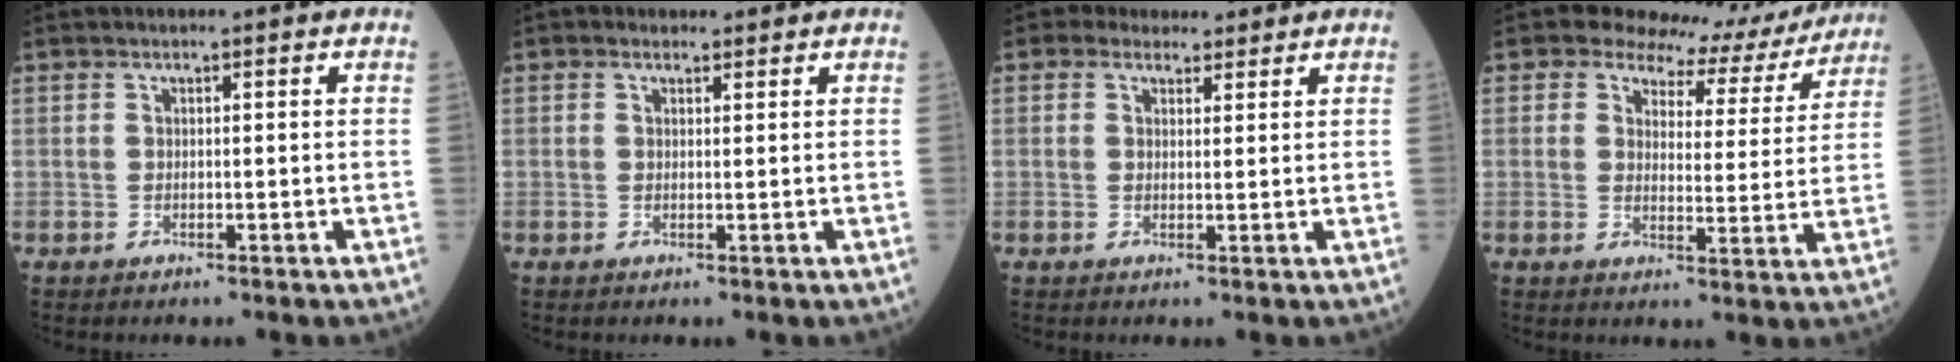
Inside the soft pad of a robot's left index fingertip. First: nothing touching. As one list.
[{"total": 1.3, "force": [1.0, 0.8, 0.2], "torque": [-0.008, 0.008, 0.013]}, {"total": 4.0, "force": [3.2, 2.2, 0.7], "torque": [-0.005, 0.016, 0.047]}, {"total": 10.2, "force": [9.2, 4.1, 1.3], "torque": [-0.007, -0.004, 0.097]}]